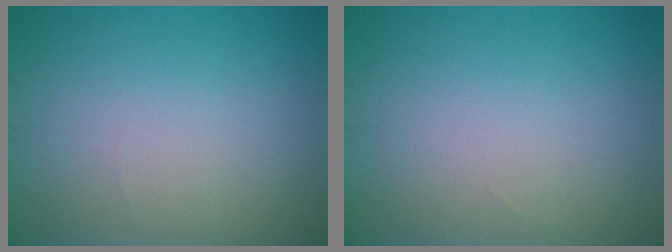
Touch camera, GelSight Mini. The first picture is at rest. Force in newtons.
{"total": 0.0}